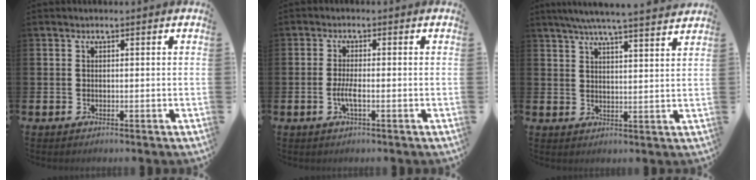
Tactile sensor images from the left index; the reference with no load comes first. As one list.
[{"total": 2.3, "force": [-0.7, 0.4, 2.1], "torque": [-0.042, 0.001, -0.012]}, {"total": 6.3, "force": [5.9, -0.4, 2.2], "torque": [-0.059, -0.028, 0.104]}]